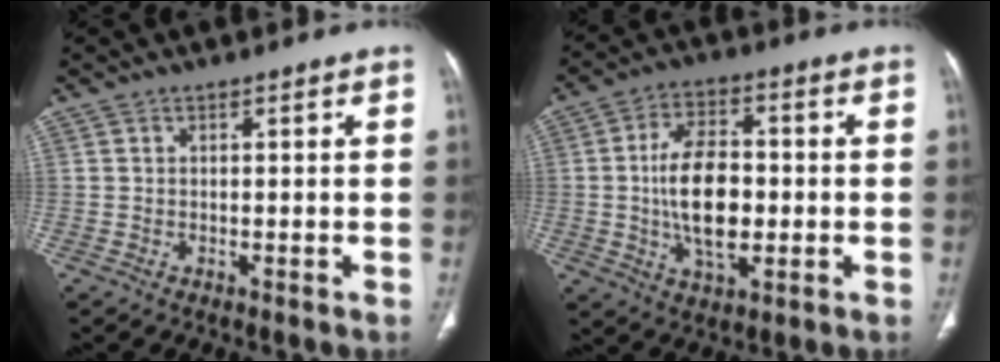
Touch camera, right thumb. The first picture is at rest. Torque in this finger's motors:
{"motor_torque": [1.74, 3.27, 1.57, -1.20, 0.57]}